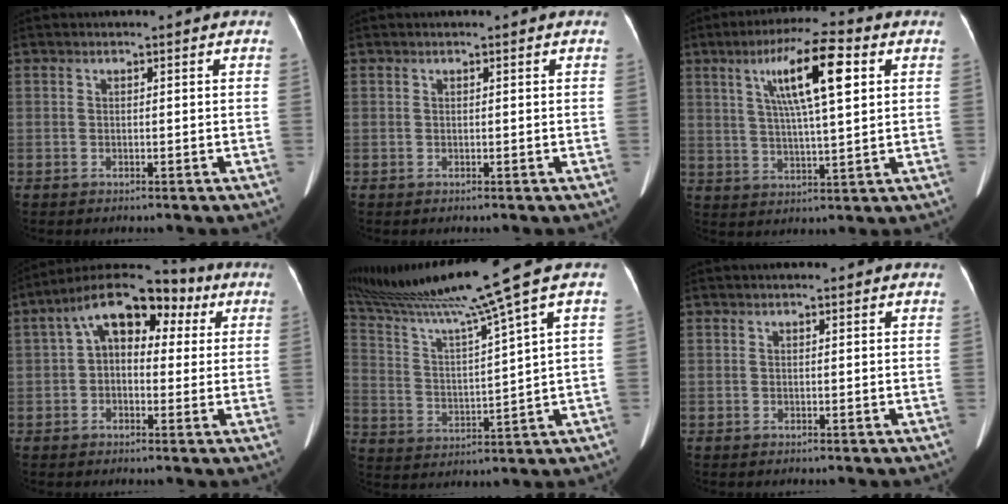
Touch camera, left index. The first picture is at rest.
{"total": 0.0}
{"total": 11.9, "force": [4.2, 1.5, 11.0], "torque": [-0.194, 0.018, 0.072]}
{"total": 12.2, "force": [4.1, 6.8, 9.3], "torque": [-0.147, 0.063, 0.061]}
{"total": 15.0, "force": [11.8, -4.1, 8.3], "torque": [-0.148, -0.028, 0.209]}
{"total": 1.4, "force": [1.2, 0.3, 0.7], "torque": [-0.010, 0.016, 0.015]}